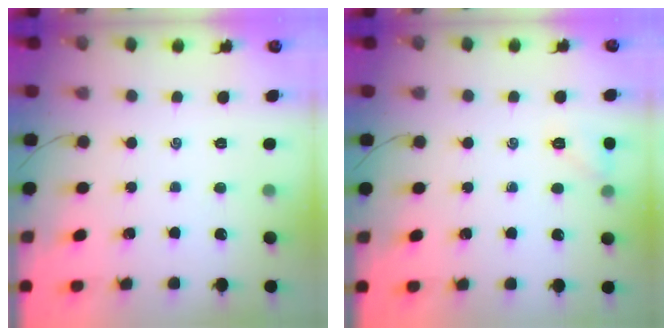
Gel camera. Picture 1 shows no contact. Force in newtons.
{"total": 6.4, "press": 6.2, "slide": 1.9}